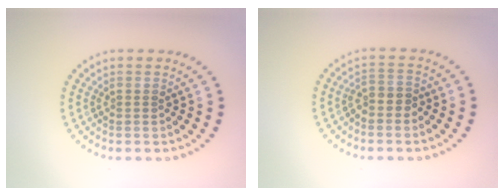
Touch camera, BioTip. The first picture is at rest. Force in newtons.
{"total": 1.8, "press": 1.6, "slide": 0.9}